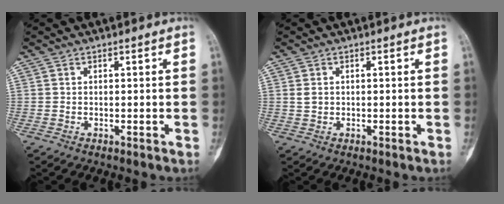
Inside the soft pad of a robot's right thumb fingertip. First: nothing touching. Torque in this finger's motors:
{"motor_torque": [-0.03, -0.03, 0.21, 0.10, 0.00]}